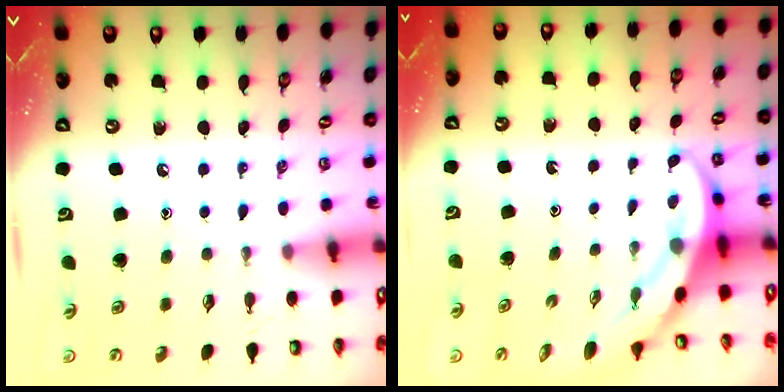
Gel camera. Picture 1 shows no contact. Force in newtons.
{"total": 3.8, "press": 3.8, "slide": 0.6}